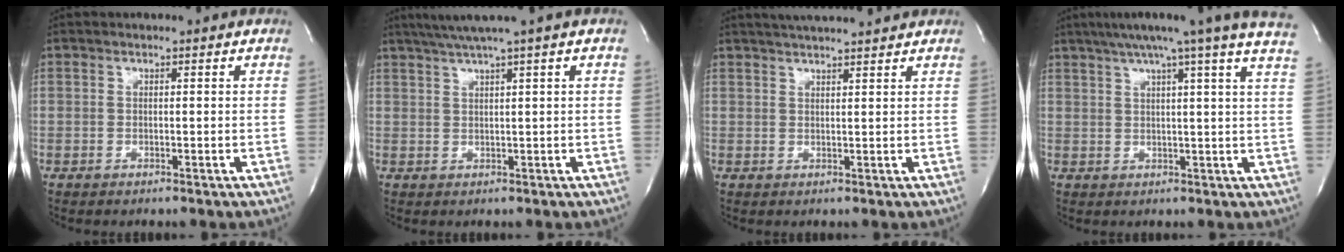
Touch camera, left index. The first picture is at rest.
{"total": 5.1, "force": [3.4, -1.4, 3.5], "torque": [-0.062, 0.017, 0.063]}
{"total": 8.2, "force": [7.4, 0.2, 3.5], "torque": [-0.060, 0.026, 0.103]}
{"total": 17.3, "force": [14.1, -1.6, 9.9], "torque": [-0.161, -0.005, 0.168]}